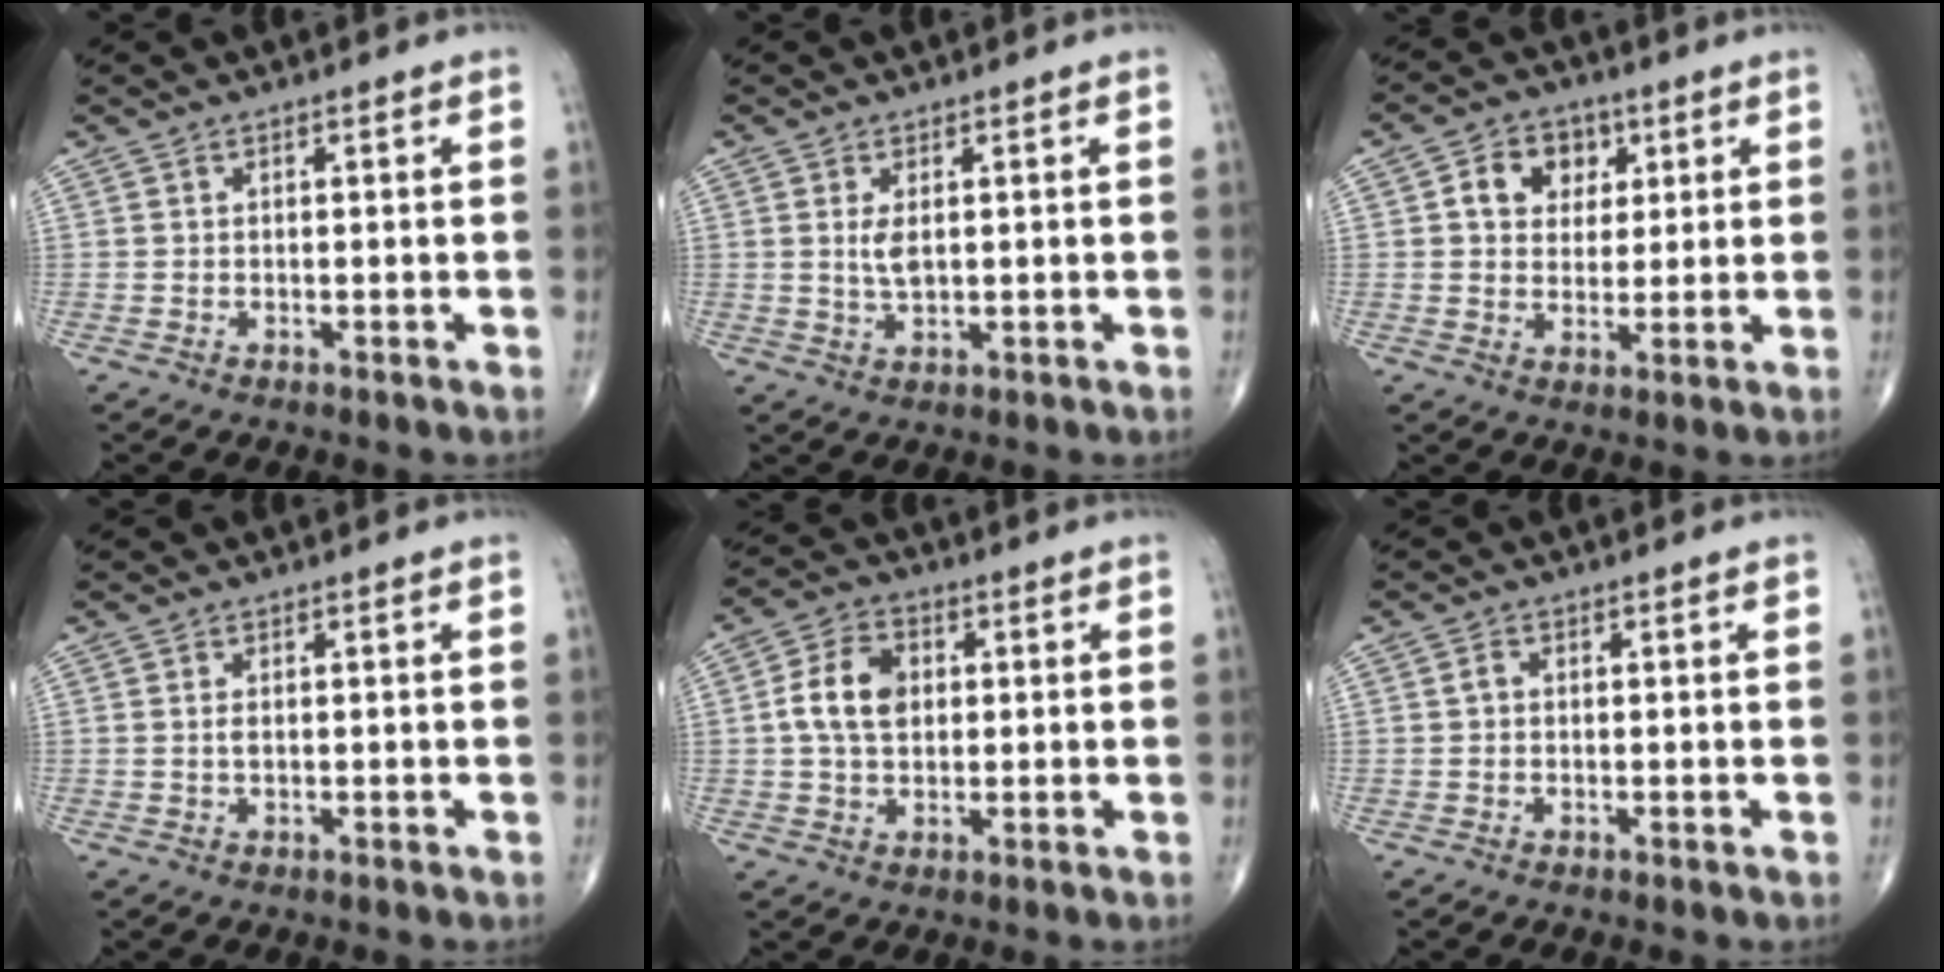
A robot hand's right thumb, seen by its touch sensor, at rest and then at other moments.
{"total": 3.2, "force": [0.7, 1.5, 2.7], "torque": [-0.052, -0.008, 0.017]}
{"total": 8.0, "force": [2.6, 6.4, 4.1], "torque": [-0.026, -0.003, 0.039]}
{"total": 1.1, "force": [0.1, 0.6, 0.9], "torque": [-0.018, -0.002, 0.003]}
{"total": 8.7, "force": [1.0, 6.0, 6.2], "torque": [-0.105, 0.011, 0.014]}
{"total": 1.2, "force": [0.1, 0.9, 0.7], "torque": [-0.010, 0.003, -0.001]}